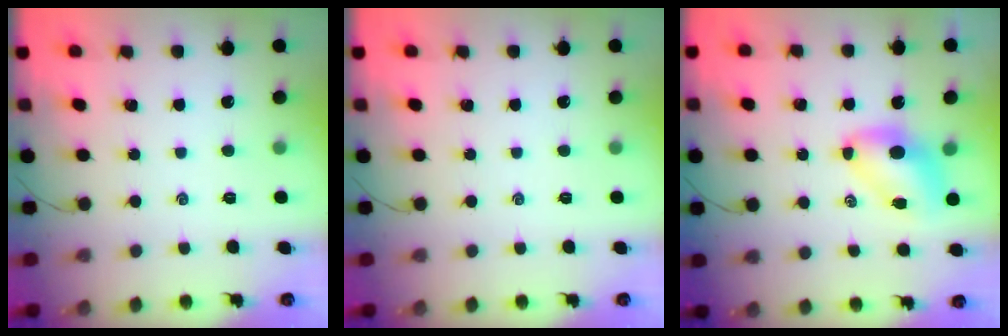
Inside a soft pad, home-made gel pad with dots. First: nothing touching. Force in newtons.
{"total": 0.0}
{"total": 6.9, "press": 6.8, "slide": 1.2}